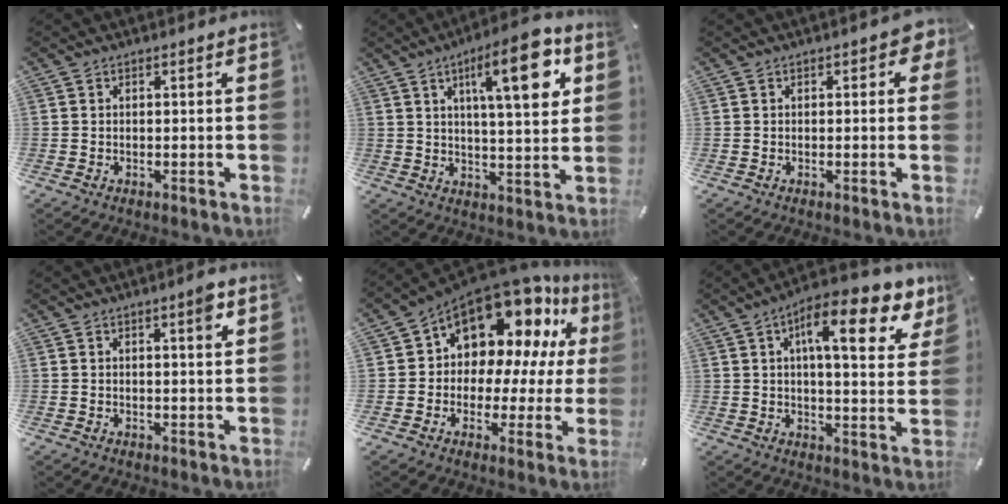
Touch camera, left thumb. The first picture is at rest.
{"total": 16.2, "force": [6.6, 4.9, 14.0], "torque": [-0.200, -0.016, 0.095]}
{"total": 2.6, "force": [0.4, 1.4, 2.1], "torque": [-0.026, 0.001, 0.002]}
{"total": 3.6, "force": [1.7, 0.7, 3.2], "torque": [-0.049, -0.002, 0.023]}
{"total": 14.4, "force": [10.2, 8.0, 6.3], "torque": [-0.106, -0.095, 0.182]}
{"total": 16.6, "force": [8.4, 5.5, 13.2], "torque": [-0.195, -0.036, 0.128]}